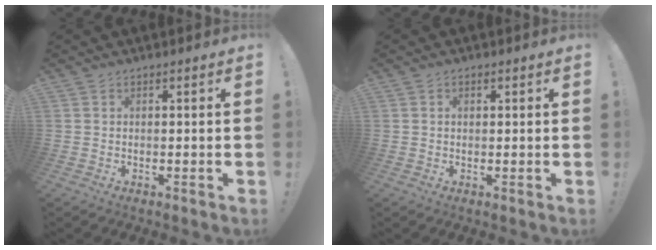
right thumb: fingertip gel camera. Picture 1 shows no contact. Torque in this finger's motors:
{"motor_torque": [-0.05, -0.16, -0.37, 0.14, -0.02]}